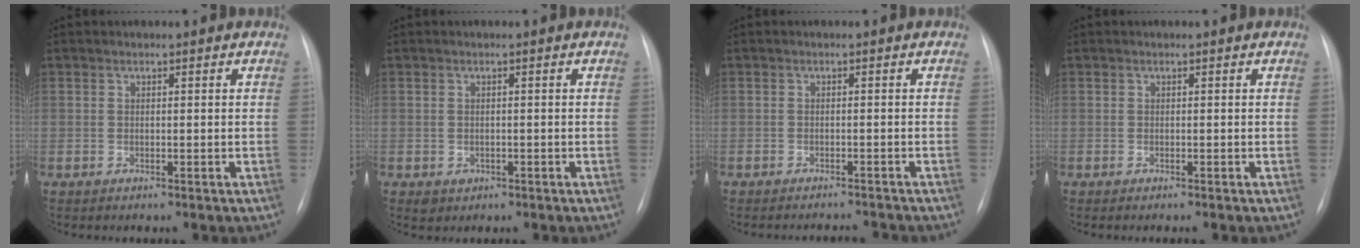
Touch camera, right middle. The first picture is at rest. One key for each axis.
{"total": 1.6, "fx": -0.6, "fy": 1.4, "fz": 0.4, "tx": -0.005, "ty": 0.002, "tz": -0.001}
{"total": 4.4, "fx": -4.4, "fy": 0.1, "fz": 0.0, "tx": 0.006, "ty": 0.000, "tz": -0.056}
{"total": 1.0, "fx": -0.9, "fy": -0.1, "fz": 0.4, "tx": -0.001, "ty": 0.002, "tz": -0.010}